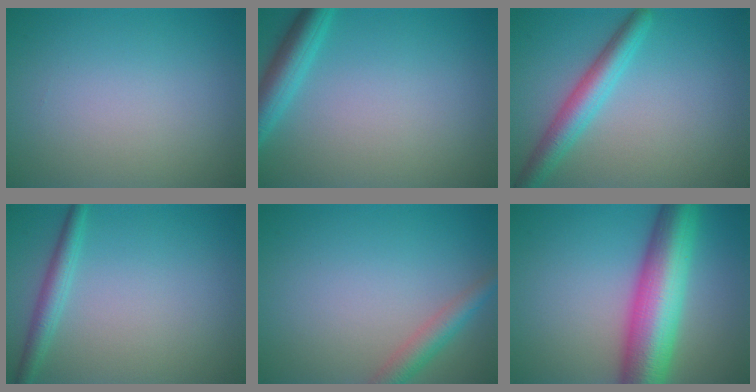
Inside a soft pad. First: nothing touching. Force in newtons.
{"total": 3.4, "press": 3.4, "slide": 0.2}
{"total": 3.9, "press": 3.9, "slide": 0.1}
{"total": 2.2, "press": 2.2, "slide": 0.1}
{"total": 2.7, "press": 2.7, "slide": 0.1}
{"total": 10.5, "press": 10.5, "slide": 0.1}